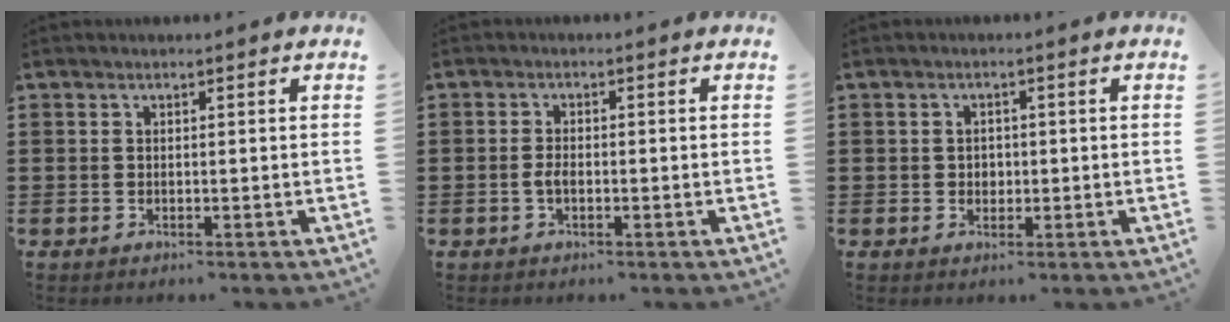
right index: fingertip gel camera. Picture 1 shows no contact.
{"total": 1.8, "force": [-0.6, 0.8, 1.6], "torque": [-0.038, -0.002, -0.014]}
{"total": 1.5, "force": [0.0, 1.4, 0.6], "torque": [-0.015, 0.007, -0.001]}